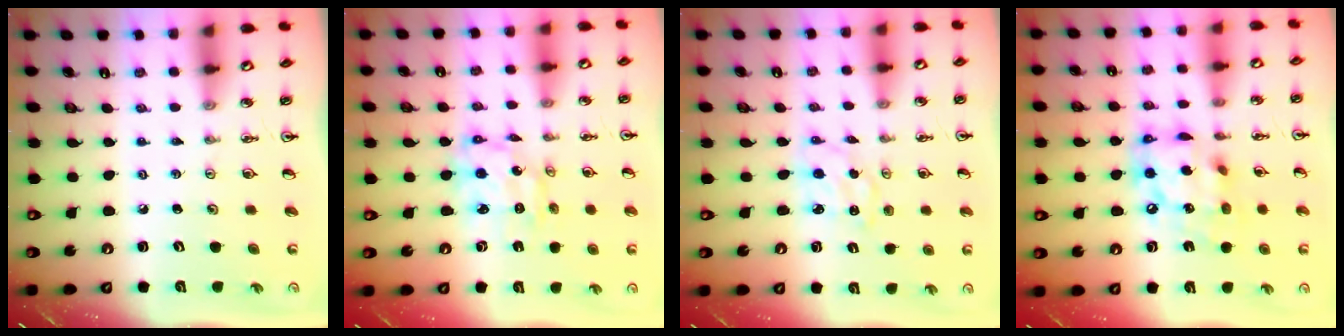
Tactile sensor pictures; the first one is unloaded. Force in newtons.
{"total": 8.1, "press": 8.1, "slide": 0.8}
{"total": 2.5, "press": 2.5, "slide": 0.3}
{"total": 14.7, "press": 14.6, "slide": 1.2}